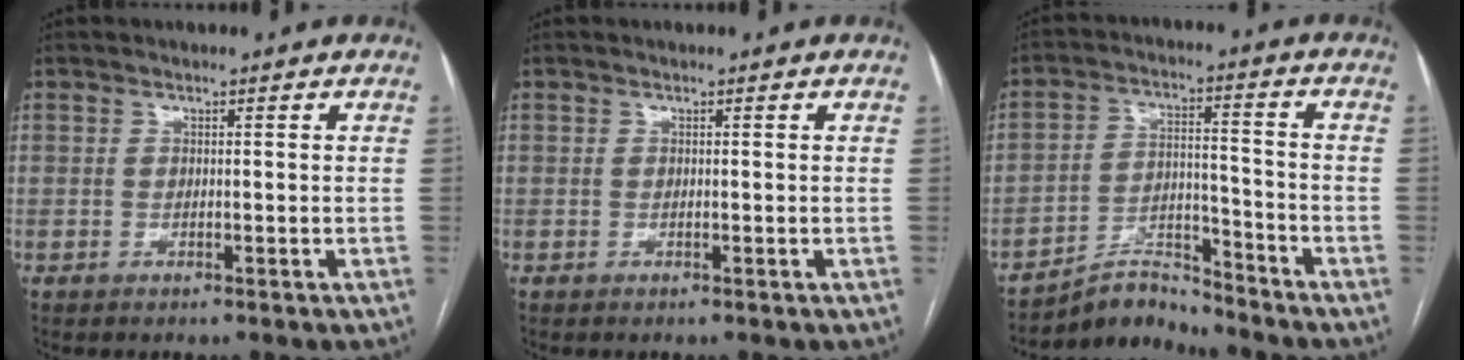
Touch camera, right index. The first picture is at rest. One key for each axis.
{"total": 0.0}
{"total": 6.8, "fx": -6.7, "fy": 0.8, "fz": -0.7, "tx": 0.013, "ty": 0.025, "tz": -0.117}